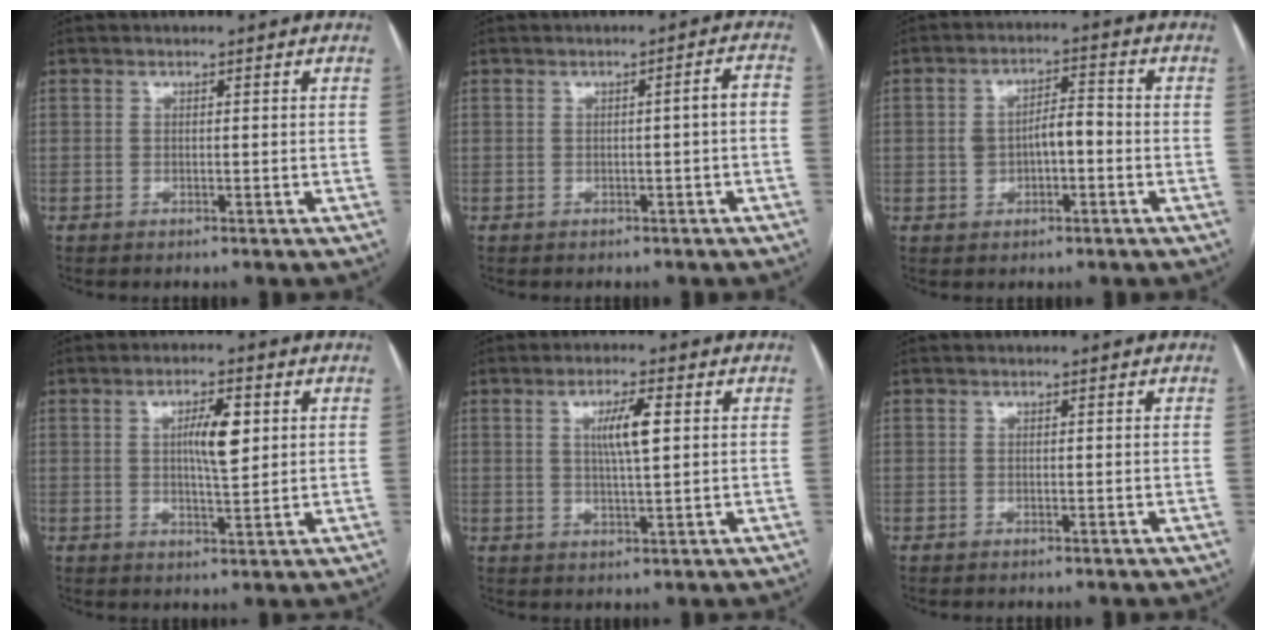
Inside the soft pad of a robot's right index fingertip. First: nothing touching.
{"total": 2.2, "force": [-0.5, 0.0, 2.1], "torque": [-0.023, 0.004, -0.007]}
{"total": 5.5, "force": [-0.7, 2.7, 4.8], "torque": [-0.090, 0.022, -0.008]}
{"total": 5.8, "force": [1.4, 1.2, 5.5], "torque": [-0.096, 0.004, 0.025]}
{"total": 5.4, "force": [1.4, 0.5, 5.2], "torque": [-0.095, 0.001, 0.025]}
{"total": 0.0}